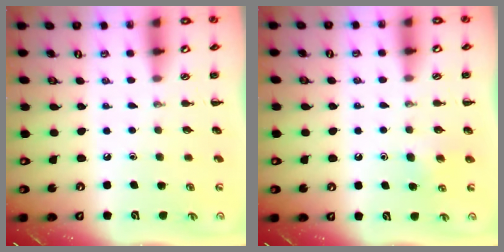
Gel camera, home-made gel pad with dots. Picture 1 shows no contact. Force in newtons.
{"total": 4.3, "press": 4.2, "slide": 1.2}